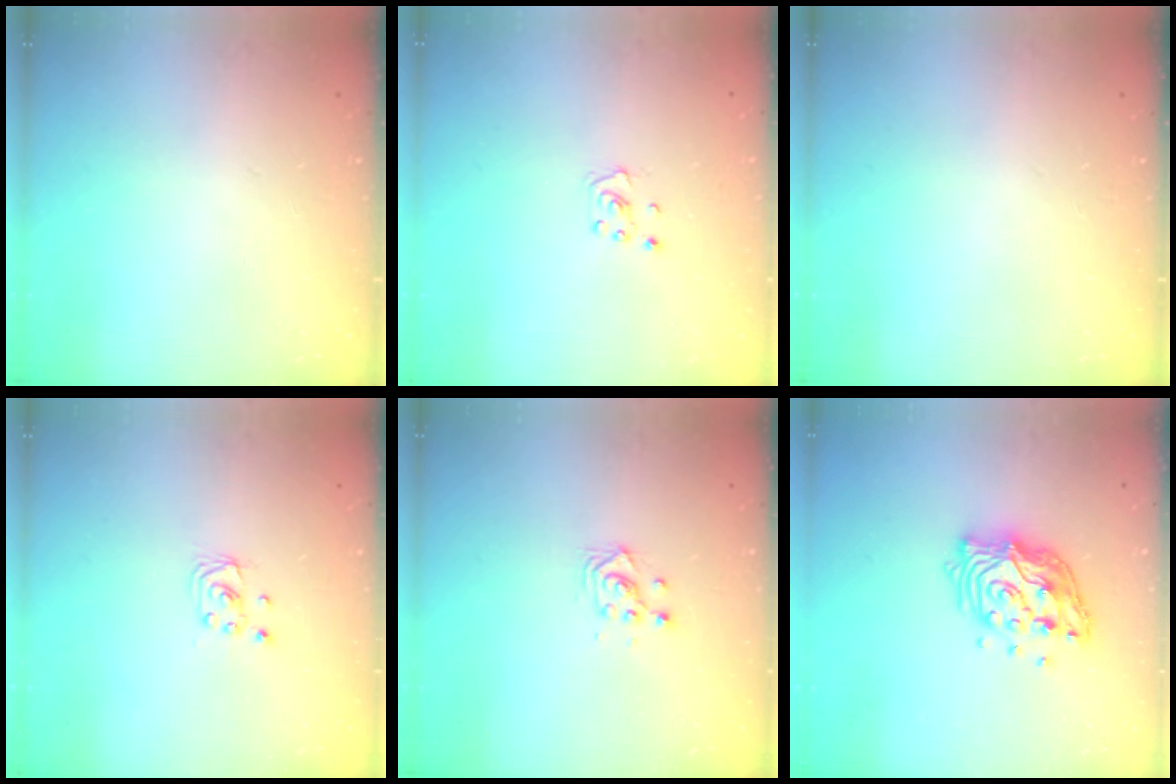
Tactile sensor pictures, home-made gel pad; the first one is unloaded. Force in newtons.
{"total": 2.8, "press": 2.8, "slide": 0.3}
{"total": 0.0}
{"total": 2.0, "press": 2.0, "slide": 0.2}
{"total": 3.2, "press": 3.2, "slide": 0.2}
{"total": 13.5, "press": 13.5, "slide": 1.2}